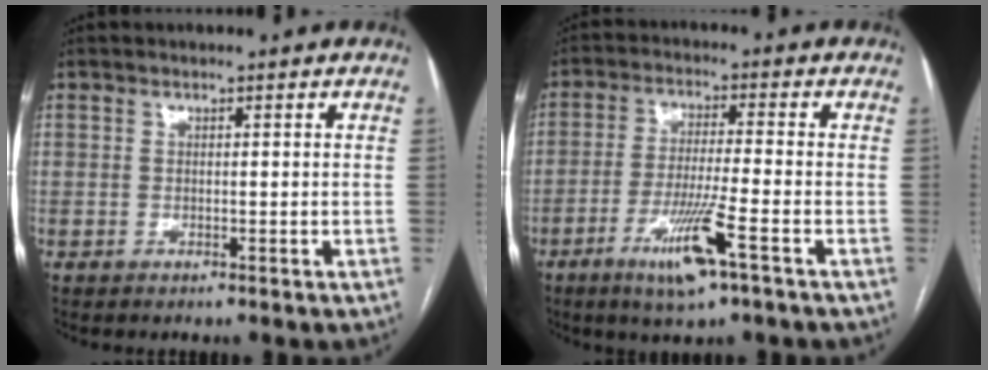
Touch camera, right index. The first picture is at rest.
{"total": 8.9, "force": [-4.5, 0.0, 7.7], "torque": [-0.148, -0.016, -0.081]}